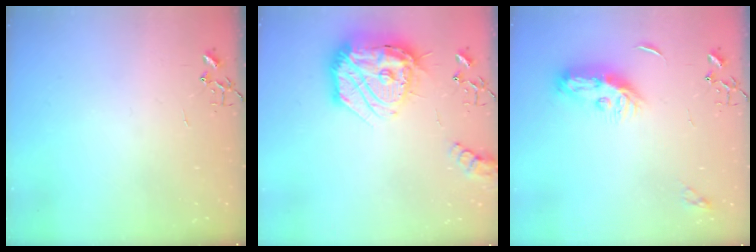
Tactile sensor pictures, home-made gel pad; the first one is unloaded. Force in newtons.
{"total": 24.3, "press": 24.2, "slide": 2.5}
{"total": 10.6, "press": 10.6, "slide": 0.3}